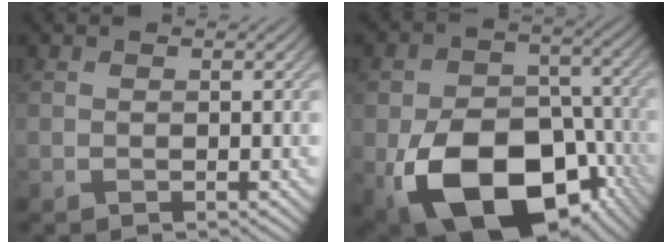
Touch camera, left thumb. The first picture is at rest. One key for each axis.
{"total": 18.6, "fx": -7.8, "fy": 12.3, "fz": 11.6, "tx": -0.199, "ty": -0.046, "tz": -0.114}